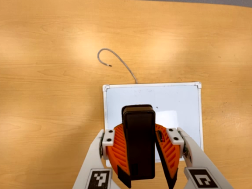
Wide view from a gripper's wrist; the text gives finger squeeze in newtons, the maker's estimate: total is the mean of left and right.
{"total": 9.4, "left": 9.5, "right": 9.2}